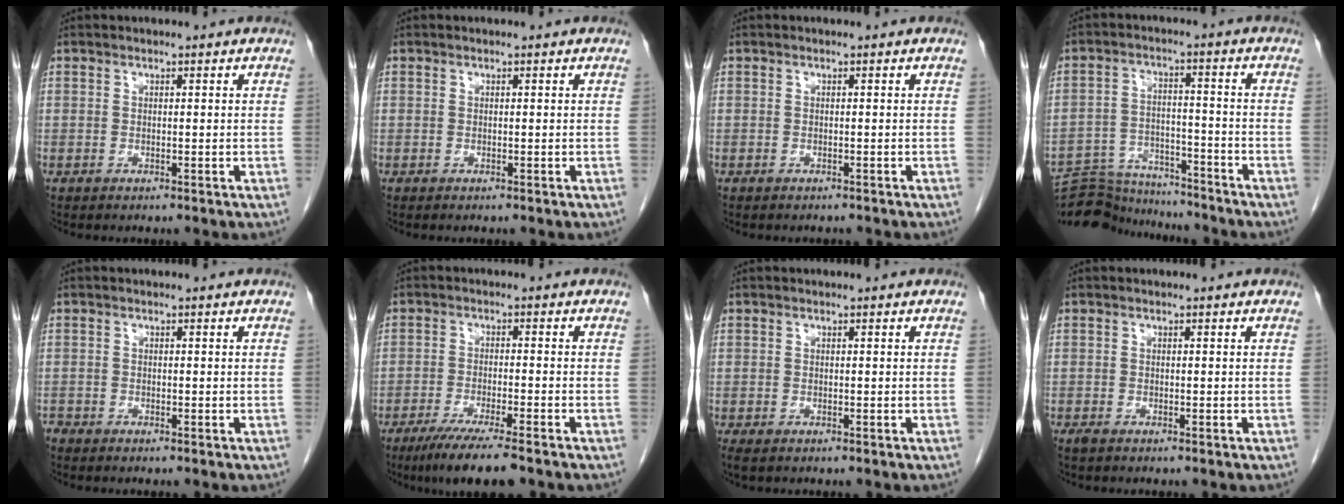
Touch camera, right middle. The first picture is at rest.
{"total": 0.0}
{"total": 1.6, "force": [-1.4, 0.5, 0.4], "torque": [-0.011, -0.003, -0.019]}
{"total": 13.6, "force": [-13.2, 2.6, 1.9], "torque": [-0.035, 0.020, -0.203]}
{"total": 0.8, "force": [-0.8, 0.2, 0.0], "torque": [-0.003, -0.001, -0.016]}
{"total": 8.2, "force": [-6.1, 0.1, 5.5], "torque": [-0.092, -0.023, -0.099]}
{"total": 1.6, "force": [-1.1, 0.7, 0.8], "torque": [-0.009, -0.003, -0.014]}
{"total": 0.6, "force": [-0.5, 0.1, 0.3], "torque": [-0.013, -0.003, -0.010]}